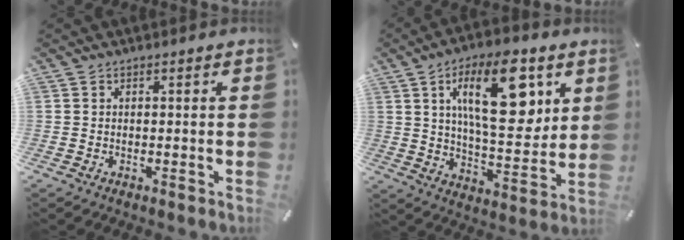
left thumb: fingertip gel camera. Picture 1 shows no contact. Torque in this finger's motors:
{"motor_torque": [0.93, 0.99, 1.47, -1.30, 0.55]}